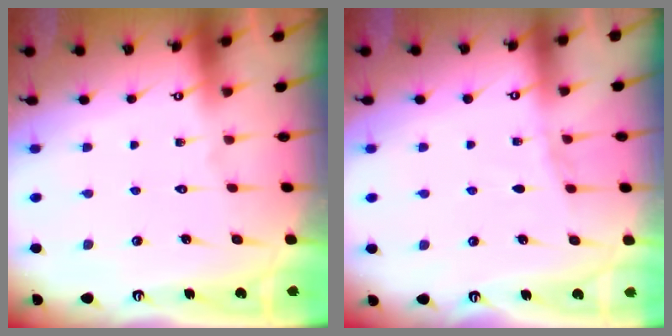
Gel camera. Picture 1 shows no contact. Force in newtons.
{"total": 3.7, "press": 3.7, "slide": 0.4}